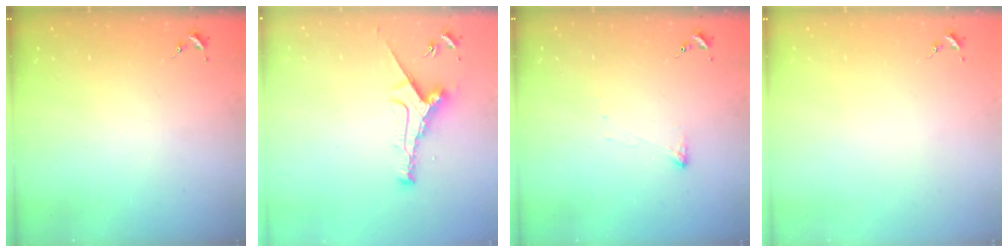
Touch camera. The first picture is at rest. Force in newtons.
{"total": 9.1, "press": 9.1, "slide": 0.2}
{"total": 3.2, "press": 3.2, "slide": 0.6}
{"total": 0.0}